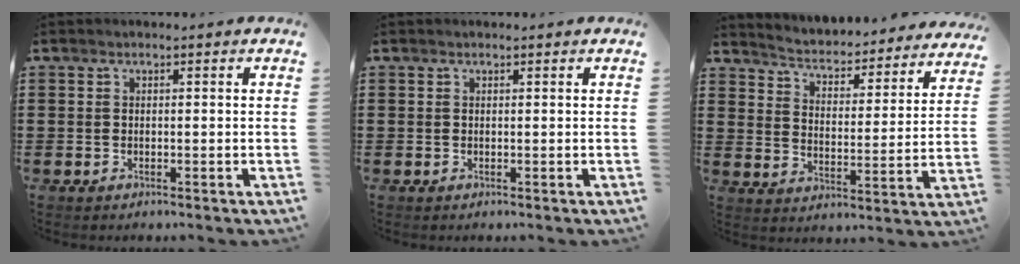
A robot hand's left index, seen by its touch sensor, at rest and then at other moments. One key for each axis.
{"total": 0.0}
{"total": 2.9, "fx": 2.9, "fy": -0.1, "fz": 0.4, "tx": -0.028, "ty": -0.035, "tz": 0.037}